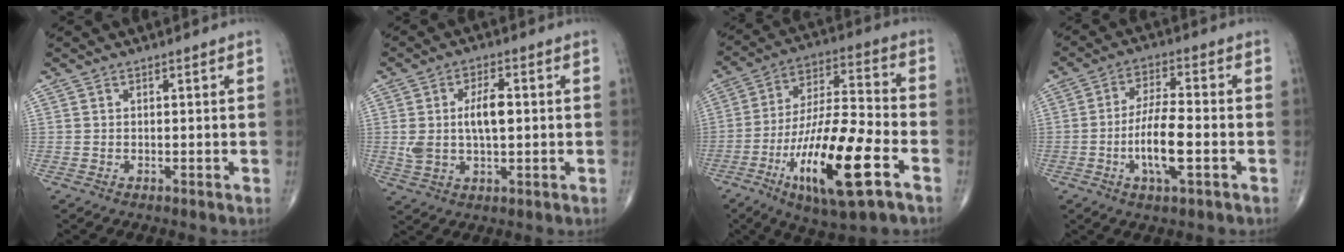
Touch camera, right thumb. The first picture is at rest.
{"total": 8.5, "force": [0.7, 4.1, 7.4], "torque": [-0.142, 0.008, 0.016]}
{"total": 21.3, "force": [-8.8, 5.5, 18.6], "torque": [-0.357, 0.033, -0.147]}
{"total": 9.8, "force": [-2.7, 2.8, 8.9], "torque": [-0.167, 0.014, -0.053]}